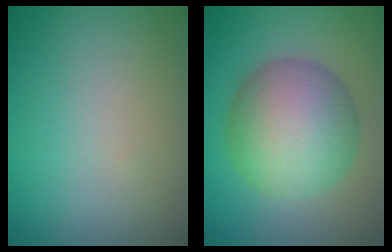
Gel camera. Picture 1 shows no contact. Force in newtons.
{"total": 9.2, "press": 9.2, "slide": 0.4}